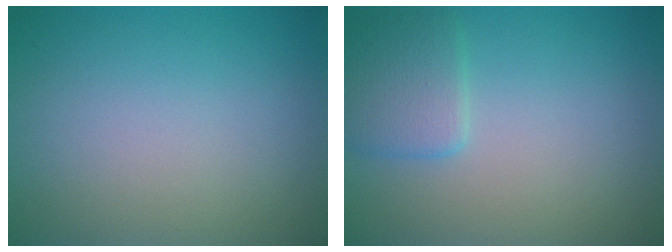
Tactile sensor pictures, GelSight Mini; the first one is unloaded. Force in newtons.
{"total": 2.6, "press": 2.6, "slide": 0.1}